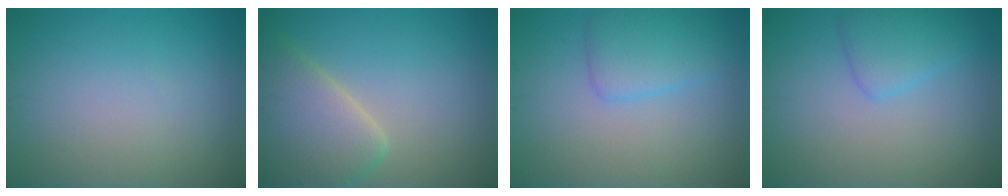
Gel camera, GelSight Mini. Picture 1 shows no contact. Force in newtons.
{"total": 6.9, "press": 6.8, "slide": 0.4}
{"total": 3.1, "press": 3.1, "slide": 0.2}
{"total": 2.6, "press": 2.6, "slide": 0.1}